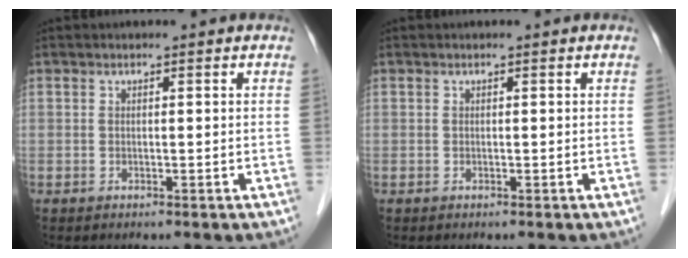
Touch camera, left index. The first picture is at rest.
{"total": 0.0}